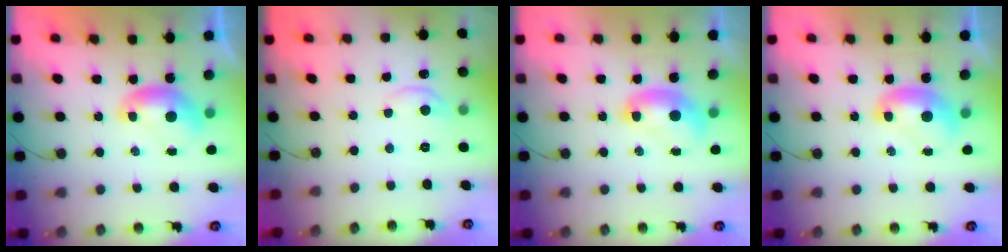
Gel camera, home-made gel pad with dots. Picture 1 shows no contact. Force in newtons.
{"total": 1.4, "press": 1.3, "slide": 0.5}
{"total": 2.1, "press": 2.1, "slide": 0.2}
{"total": 1.6, "press": 1.6, "slide": 0.3}